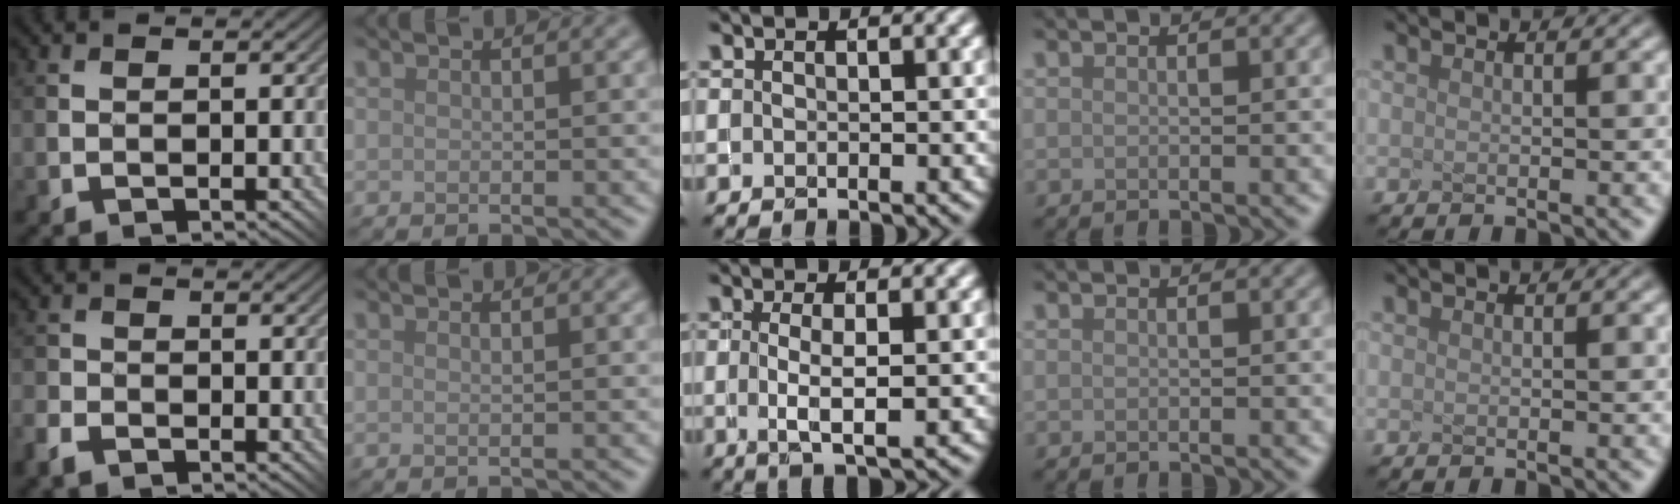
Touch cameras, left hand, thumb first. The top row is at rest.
{"thumb": {"total": 3.1, "force": [-2.2, 1.9, 1.0], "torque": [-0.031, -0.002, -0.051]}, "index": {"total": 0.7, "force": [0.2, 0.3, 0.6], "torque": [-0.005, 0.001, -0.002]}, "middle": {"total": 3.0, "force": [-0.1, 0.6, 3.0], "torque": [-0.059, -0.006, 0.000]}}